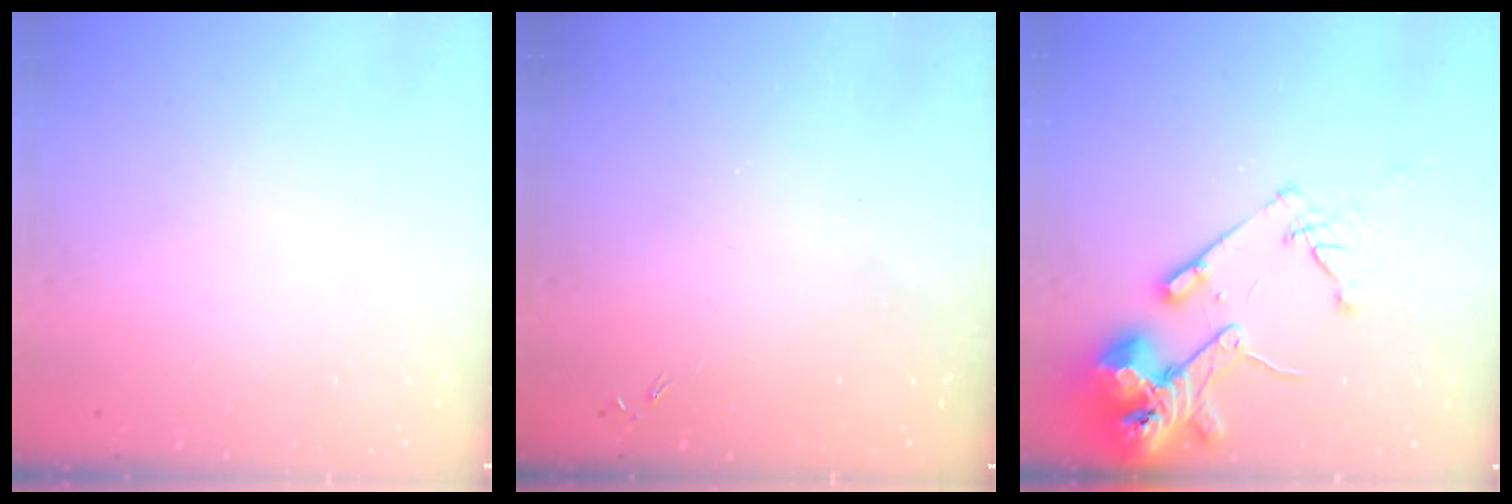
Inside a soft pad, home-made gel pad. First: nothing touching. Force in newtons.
{"total": 0.0}
{"total": 13.9, "press": 13.8, "slide": 1.8}